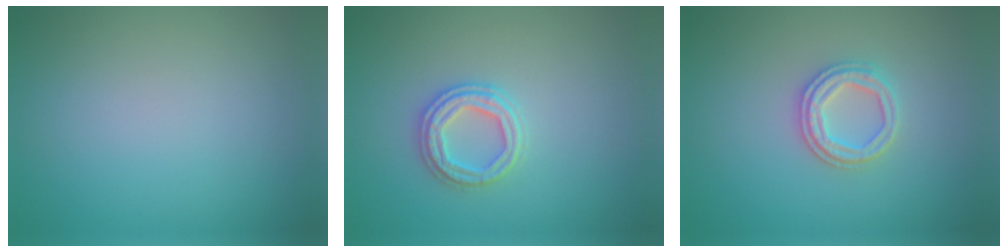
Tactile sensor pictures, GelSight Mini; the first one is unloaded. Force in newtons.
{"total": 2.7, "press": 2.7, "slide": 0.3}
{"total": 2.8, "press": 2.6, "slide": 1.0}